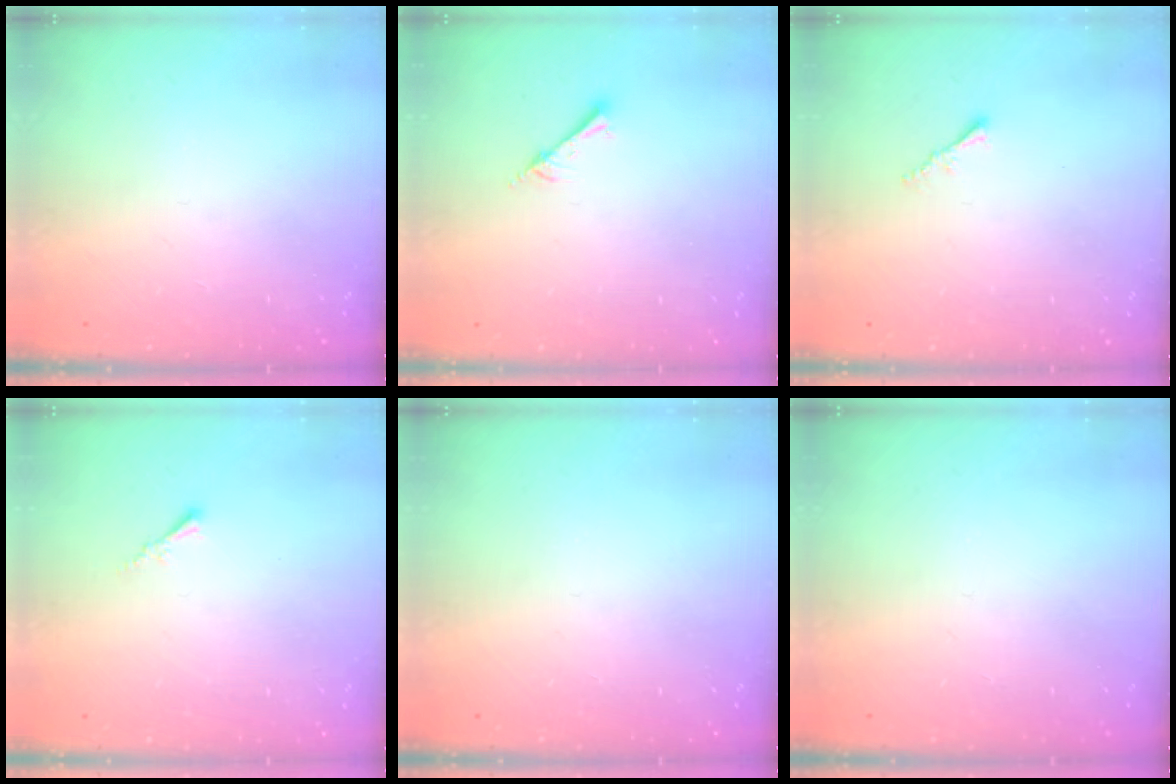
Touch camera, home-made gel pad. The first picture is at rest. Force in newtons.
{"total": 2.0, "press": 2.0, "slide": 0.2}
{"total": 1.2, "press": 1.1, "slide": 0.4}
{"total": 0.5, "press": 0.4, "slide": 0.3}
{"total": 0.0}
{"total": 0.0}